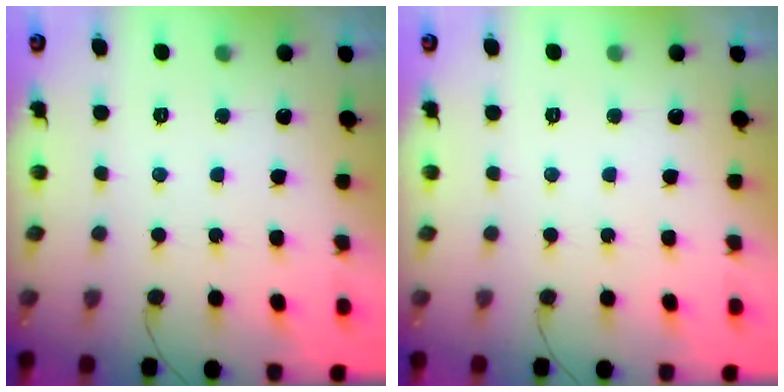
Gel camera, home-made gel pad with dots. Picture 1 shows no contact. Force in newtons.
{"total": 0.0}